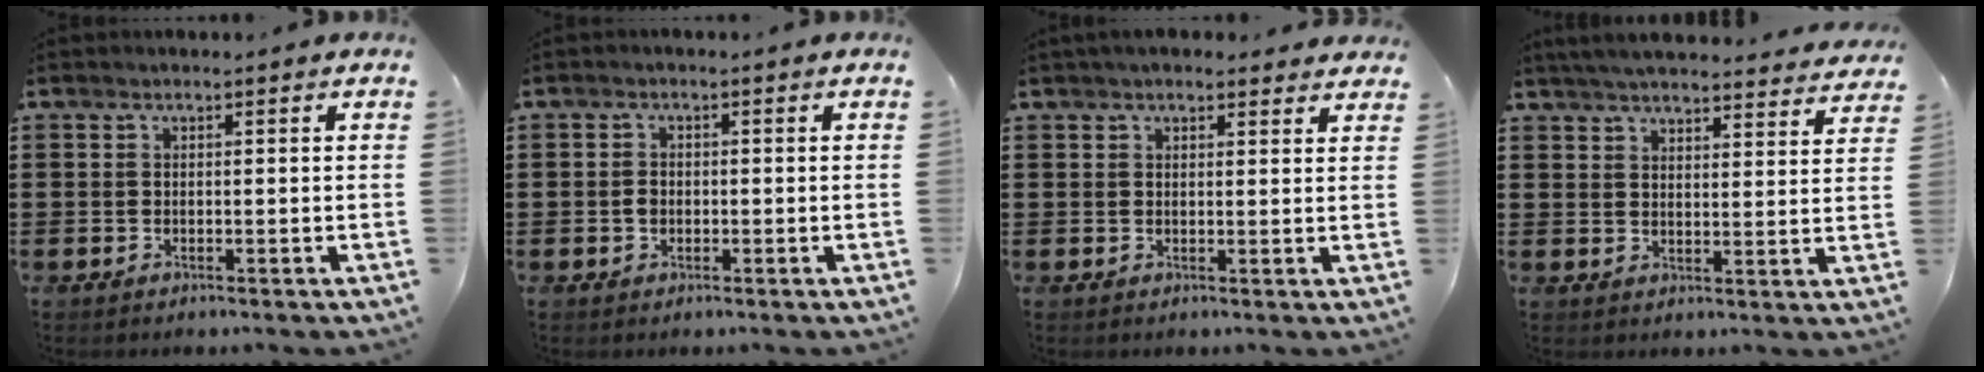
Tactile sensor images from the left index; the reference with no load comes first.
{"total": 1.4, "force": [-0.3, 1.1, 0.8], "torque": [-0.019, 0.005, -0.007]}
{"total": 2.3, "force": [2.1, 0.8, 0.7], "torque": [-0.019, 0.003, 0.038]}
{"total": 4.6, "force": [4.5, -0.1, 1.1], "torque": [-0.038, -0.022, 0.080]}